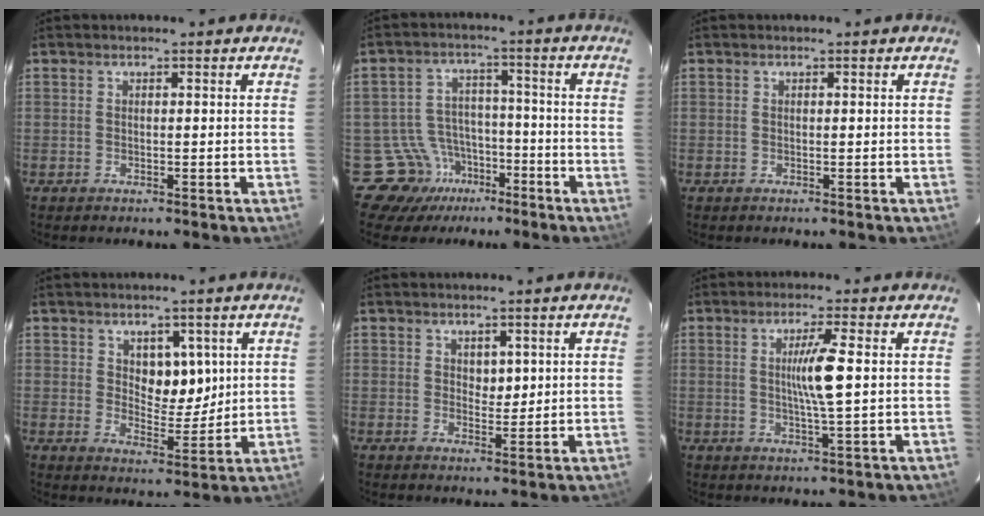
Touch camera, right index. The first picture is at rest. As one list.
[{"total": 11.2, "force": [-6.0, 9.4, 0.5], "torque": [-0.018, 0.057, -0.080]}, {"total": 0.0}, {"total": 6.2, "force": [2.2, 3.4, 4.7], "torque": [-0.066, 0.000, 0.042]}, {"total": 2.3, "force": [0.9, 1.4, 1.6], "torque": [-0.020, -0.001, 0.016]}, {"total": 5.5, "force": [0.6, -0.7, 5.5], "torque": [-0.099, -0.006, 0.014]}]